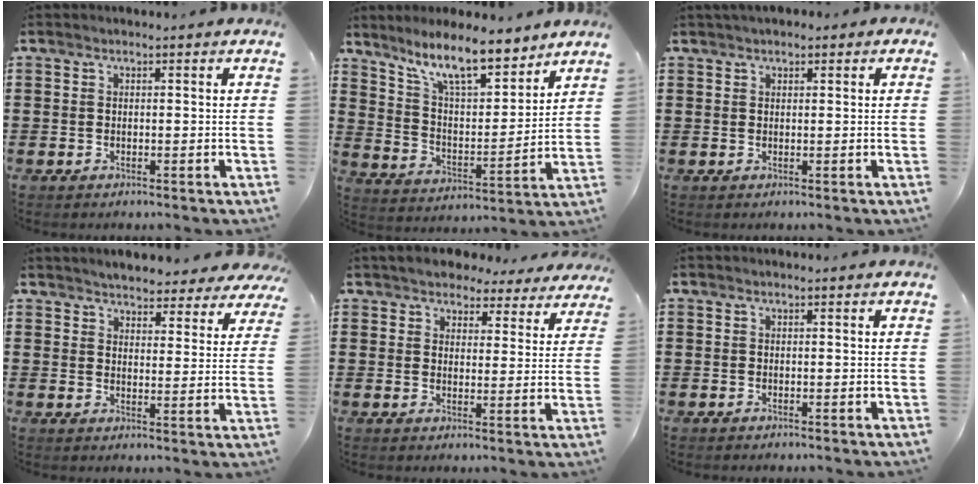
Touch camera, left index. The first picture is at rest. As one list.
[{"total": 10.6, "force": [8.6, 2.3, 5.8], "torque": [-0.130, -0.036, 0.155]}, {"total": 1.2, "force": [0.8, 0.6, 0.7], "torque": [-0.015, 0.005, 0.014]}, {"total": 3.8, "force": [3.8, 0.3, -0.1], "torque": [-0.018, -0.018, 0.067]}, {"total": 4.6, "force": [4.4, 1.1, 0.7], "torque": [-0.036, -0.017, 0.079]}, {"total": 0.0}]